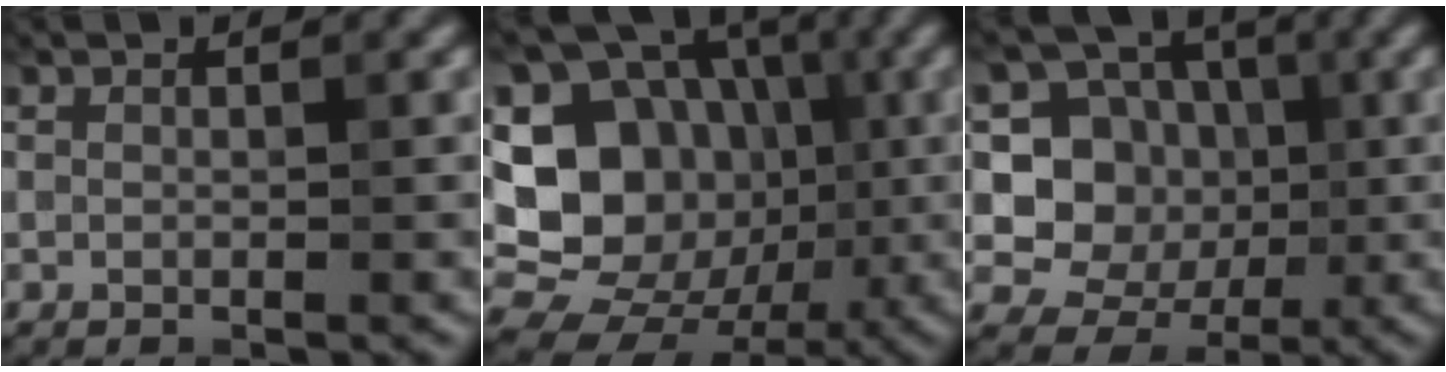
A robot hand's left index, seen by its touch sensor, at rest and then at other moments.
{"total": 21.5, "force": [-0.6, 19.4, 9.2], "torque": [-0.188, 0.042, -0.039]}
{"total": 8.2, "force": [0.3, 7.5, 3.4], "torque": [-0.065, 0.001, -0.018]}